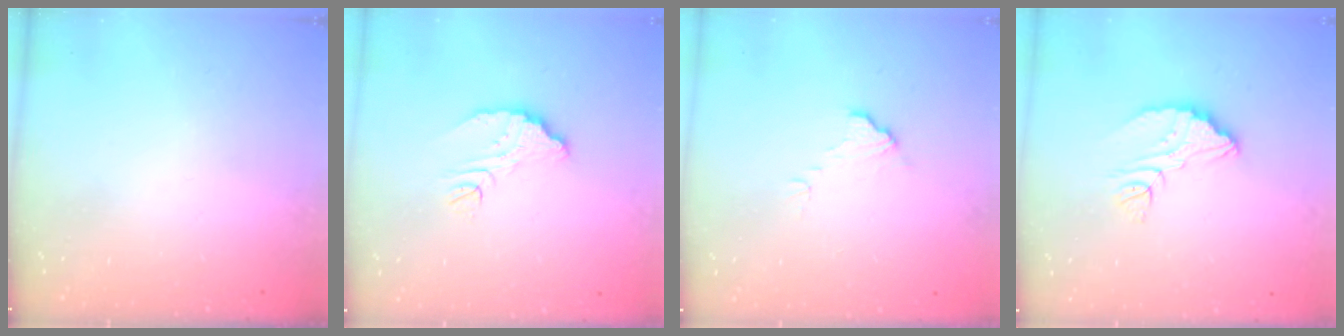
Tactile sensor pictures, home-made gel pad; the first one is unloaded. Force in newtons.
{"total": 8.0, "press": 8.0, "slide": 0.7}
{"total": 4.5, "press": 4.5, "slide": 0.4}
{"total": 8.5, "press": 8.5, "slide": 0.5}